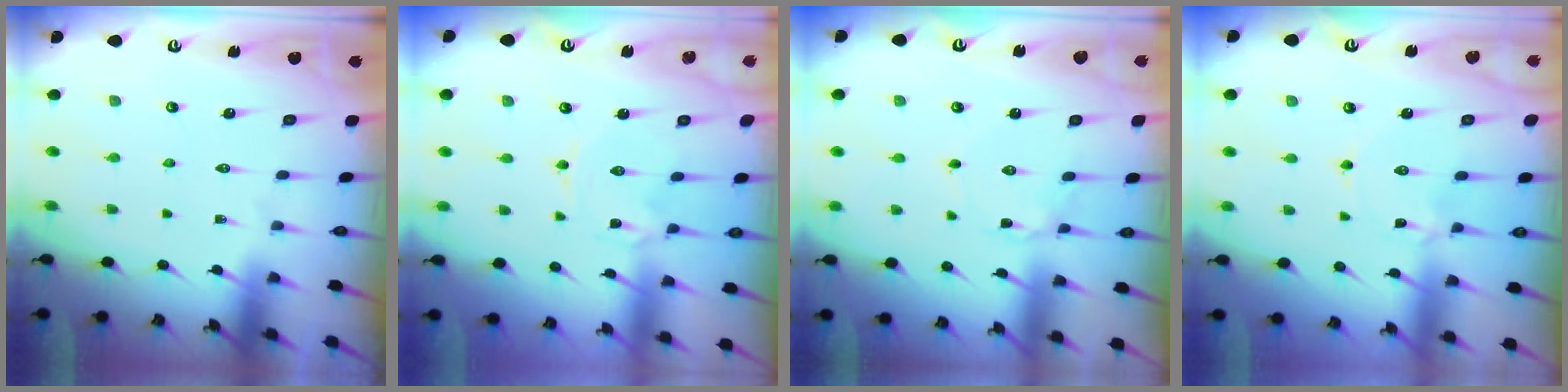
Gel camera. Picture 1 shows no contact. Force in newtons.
{"total": 0.0}
{"total": 3.2, "press": 3.1, "slide": 0.4}
{"total": 1.9, "press": 1.9, "slide": 0.2}